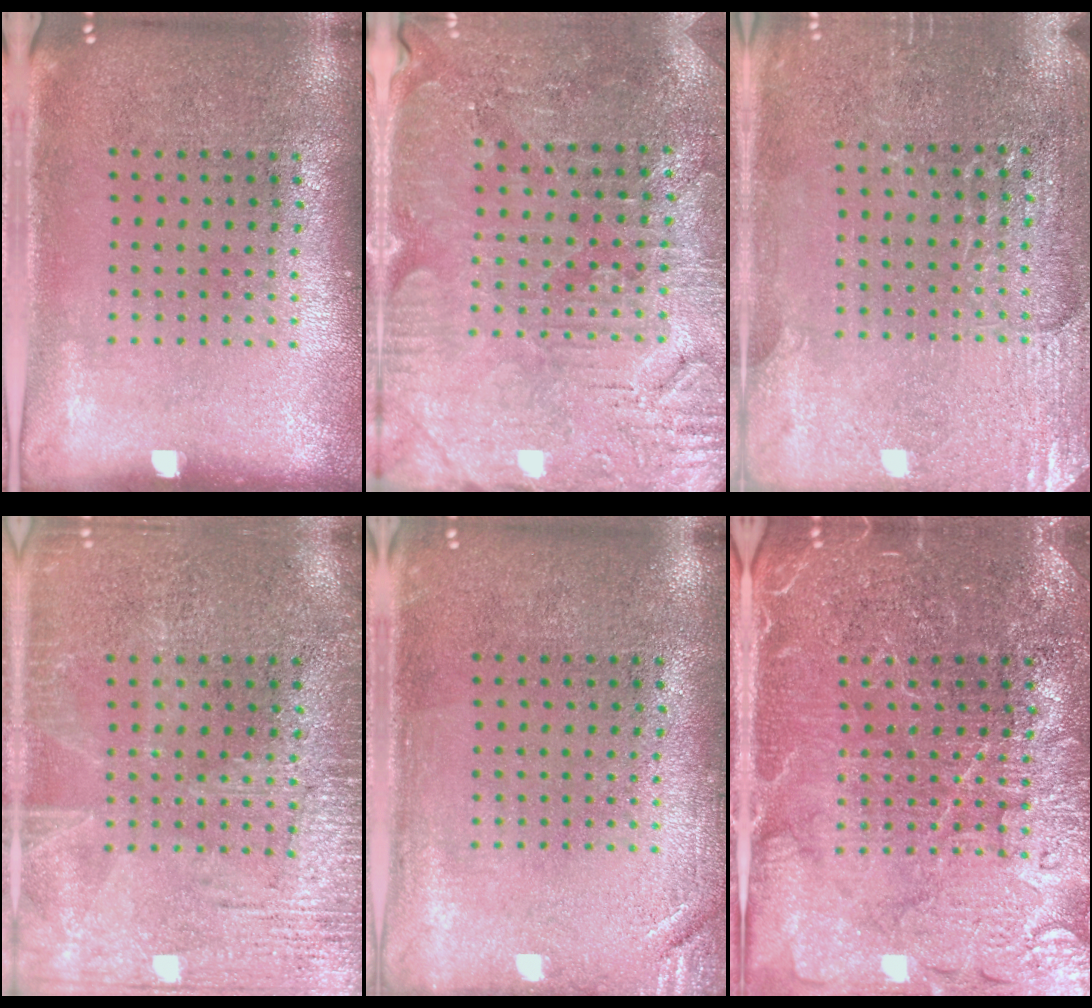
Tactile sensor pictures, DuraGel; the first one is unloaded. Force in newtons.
{"total": 3.3, "press": 3.2, "slide": 0.3}
{"total": 2.9, "press": 2.8, "slide": 0.3}
{"total": 3.5, "press": 3.5, "slide": 0.5}
{"total": 1.5, "press": 1.5, "slide": 0.3}
{"total": 4.4, "press": 4.3, "slide": 1.0}